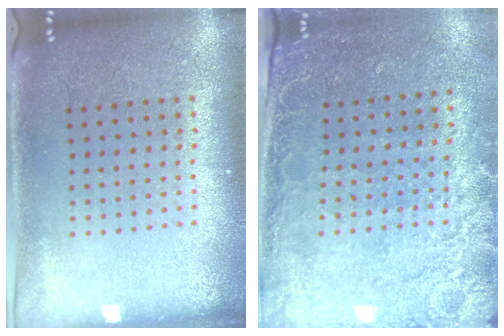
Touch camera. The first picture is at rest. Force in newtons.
{"total": 2.5, "press": 2.2, "slide": 1.3}